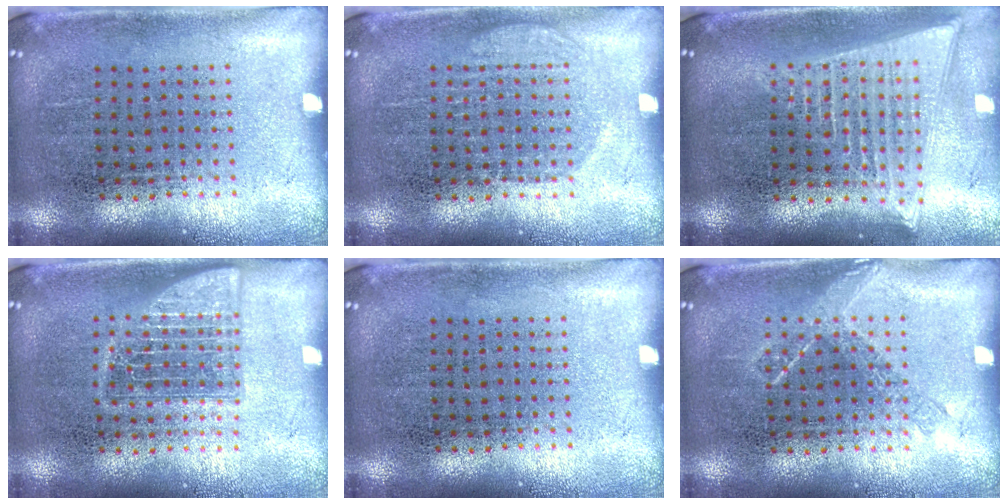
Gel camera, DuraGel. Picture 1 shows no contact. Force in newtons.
{"total": 1.6, "press": 1.5, "slide": 0.4}
{"total": 2.0, "press": 1.7, "slide": 1.1}
{"total": 2.3, "press": 2.3, "slide": 0.3}
{"total": 0.0}
{"total": 0.8, "press": 0.8, "slide": 0.3}